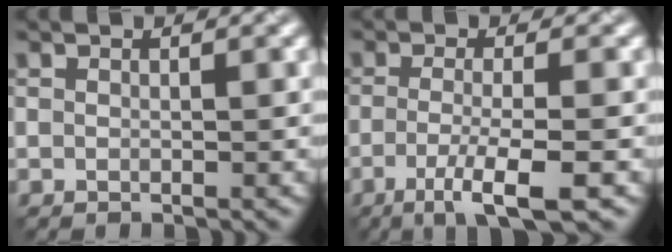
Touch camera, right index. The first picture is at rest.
{"total": 4.8, "force": [-2.6, 0.7, 4.0], "torque": [-0.075, -0.002, -0.044]}